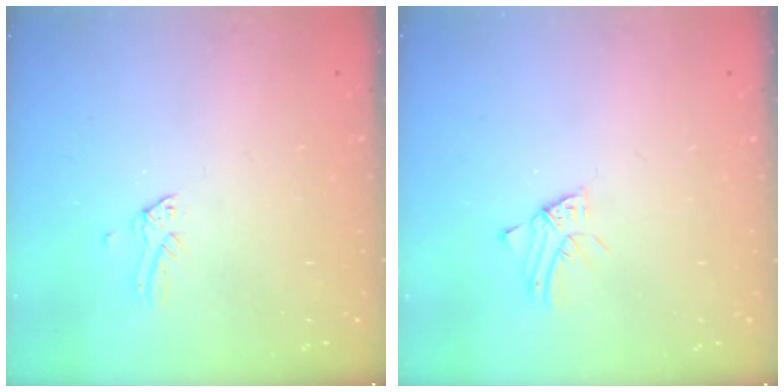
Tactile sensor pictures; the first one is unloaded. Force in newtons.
{"total": 1.5, "press": 1.5, "slide": 0.0}